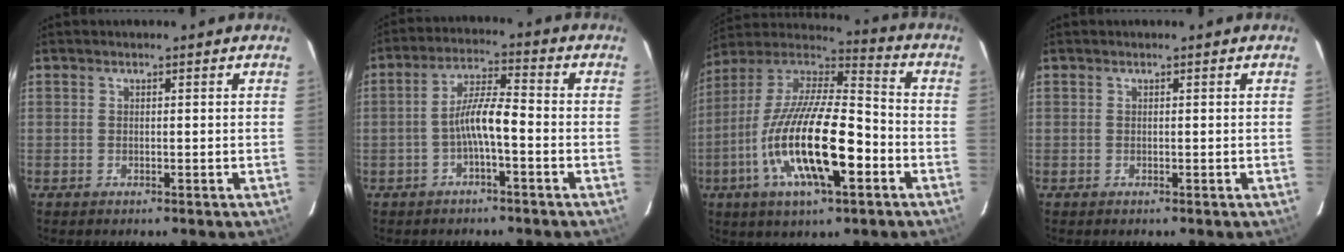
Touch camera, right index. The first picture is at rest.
{"total": 6.0, "force": [-2.3, 0.8, 5.5], "torque": [-0.112, 0.013, -0.040]}
{"total": 22.5, "force": [-7.6, 7.0, 20.0], "torque": [-0.379, -0.028, -0.143]}
{"total": 0.0}